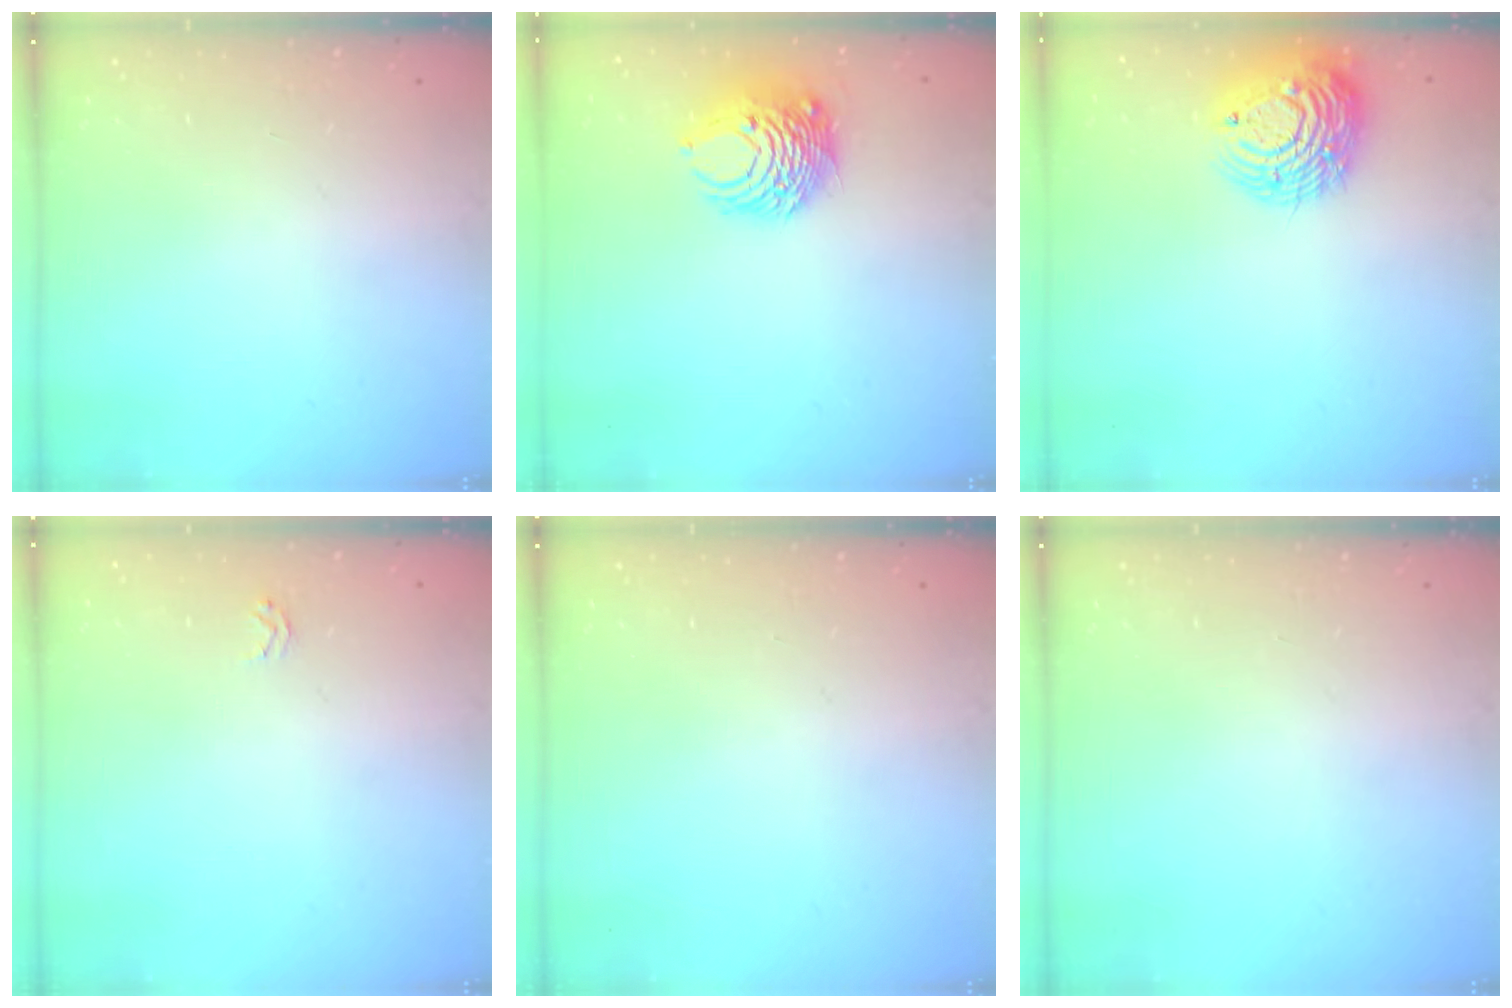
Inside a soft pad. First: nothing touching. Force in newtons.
{"total": 9.8, "press": 9.8, "slide": 0.7}
{"total": 12.4, "press": 12.3, "slide": 1.3}
{"total": 1.6, "press": 1.6, "slide": 0.2}
{"total": 0.0}
{"total": 0.0}